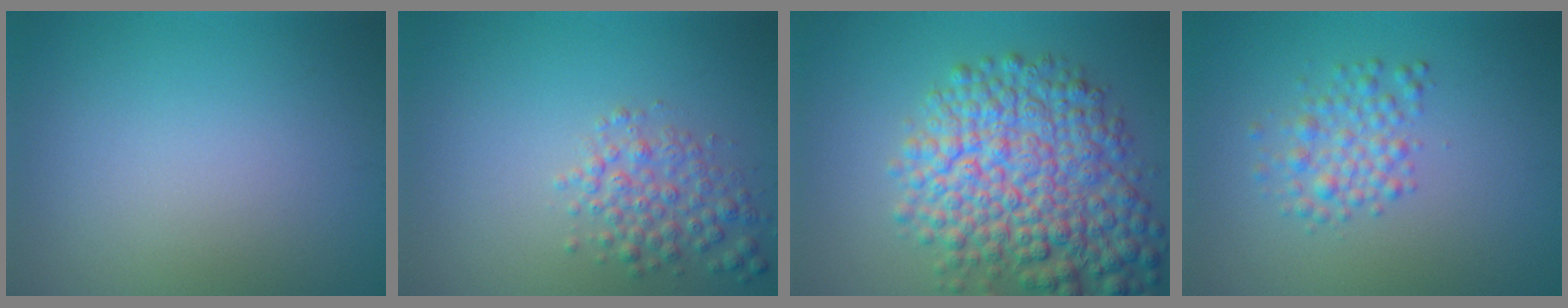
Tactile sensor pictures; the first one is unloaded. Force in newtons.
{"total": 2.8, "press": 2.8, "slide": 0.1}
{"total": 9.7, "press": 9.7, "slide": 0.3}
{"total": 2.7, "press": 2.7, "slide": 0.1}